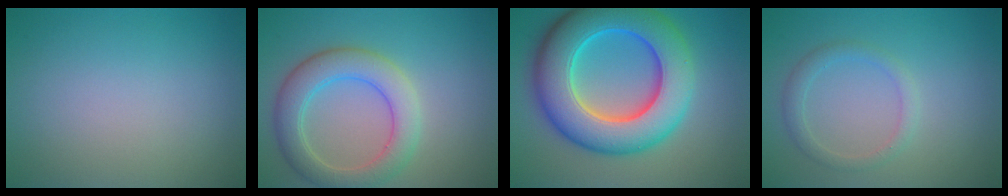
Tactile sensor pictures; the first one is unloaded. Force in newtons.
{"total": 5.3, "press": 5.3, "slide": 0.4}
{"total": 11.8, "press": 11.8, "slide": 0.2}
{"total": 1.8, "press": 1.8, "slide": 0.2}